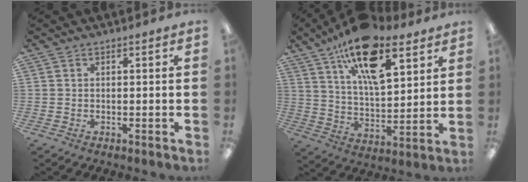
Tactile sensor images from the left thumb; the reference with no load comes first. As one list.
[{"total": 19.0, "force": [11.6, 8.0, 12.7], "torque": [-0.208, -0.051, 0.196]}]